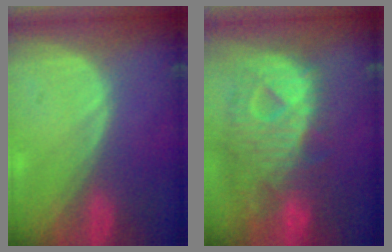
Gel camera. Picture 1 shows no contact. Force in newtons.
{"total": 12.5, "press": 10.8, "slide": 6.4}